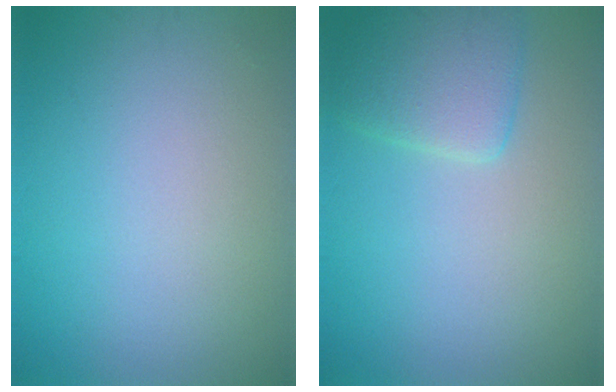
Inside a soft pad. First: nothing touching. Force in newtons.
{"total": 3.5, "press": 3.5, "slide": 0.6}